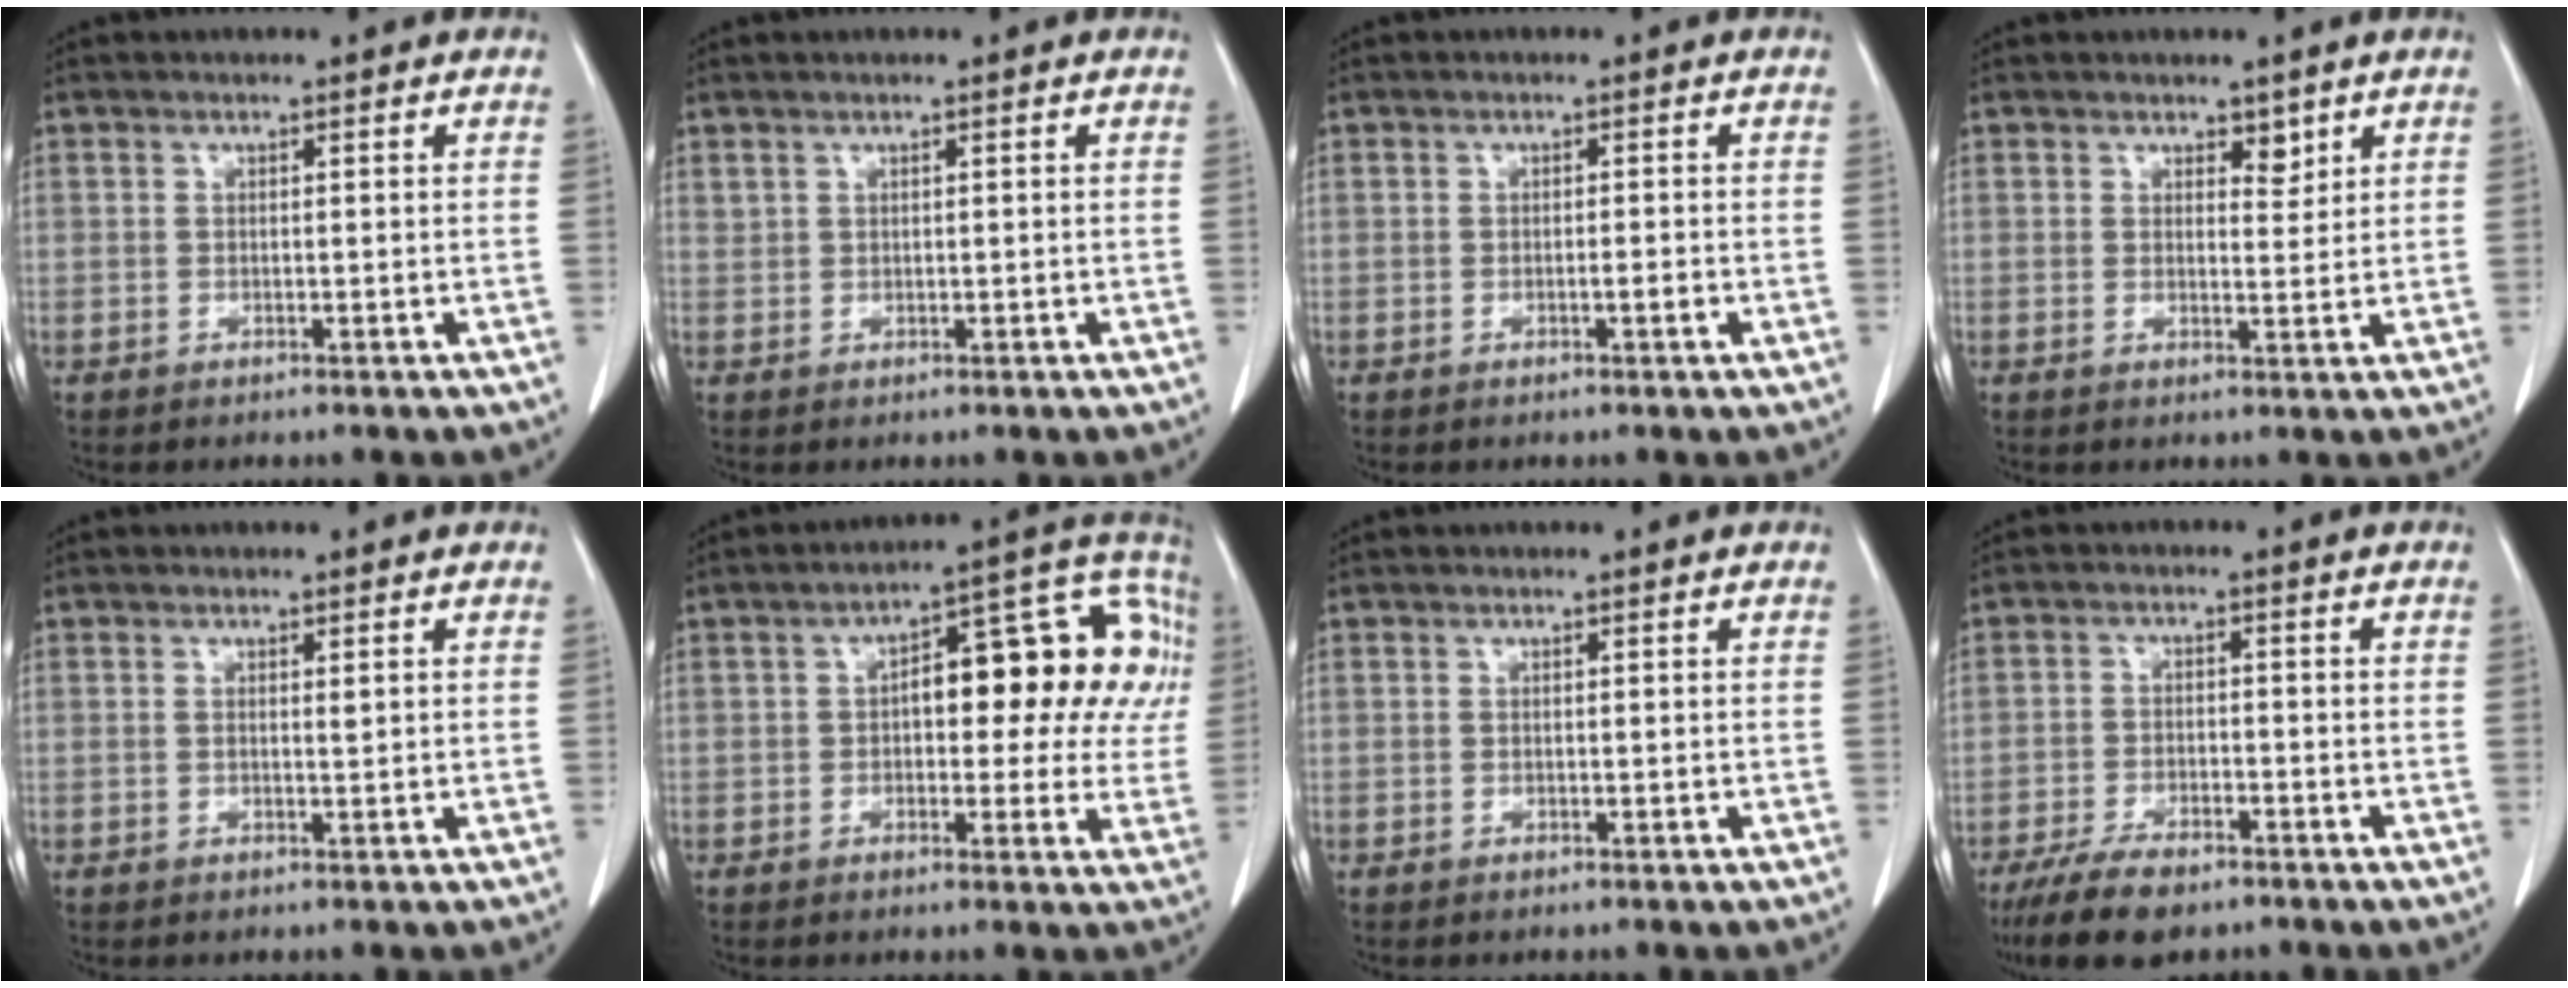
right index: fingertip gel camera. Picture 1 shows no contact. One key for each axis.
{"total": 0.7, "fx": 0.6, "fy": 0.4, "fz": 0.1, "tx": 0.002, "ty": 0.003, "tz": 0.013}
{"total": 1.3, "fx": -0.5, "fy": 0.2, "fz": 1.2, "tx": -0.018, "ty": 0.001, "tz": -0.008}
{"total": 2.3, "fx": 1.7, "fy": 1.2, "fz": 1.2, "tx": -0.011, "ty": -0.005, "tz": 0.027}
{"total": 0.8, "fx": 0.2, "fy": 0.1, "fz": 0.7, "tx": -0.012, "ty": 0.000, "tz": 0.003}
{"total": 18.1, "fx": 2.6, "fy": 7.2, "fz": 16.3, "tx": -0.205, "ty": 0.055, "tz": 0.030}
{"total": 0.0}
{"total": 7.6, "fx": -5.7, "fy": 2.8, "fz": 4.2, "tx": -0.075, "ty": -0.010, "tz": -0.100}